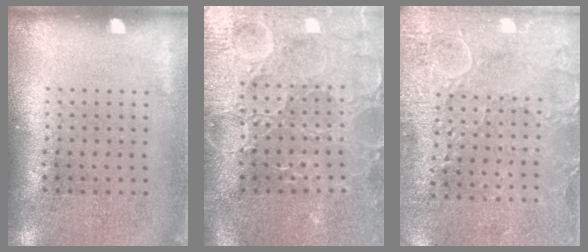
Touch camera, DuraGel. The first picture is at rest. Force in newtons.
{"total": 3.7, "press": 3.6, "slide": 0.9}
{"total": 2.8, "press": 2.7, "slide": 0.8}